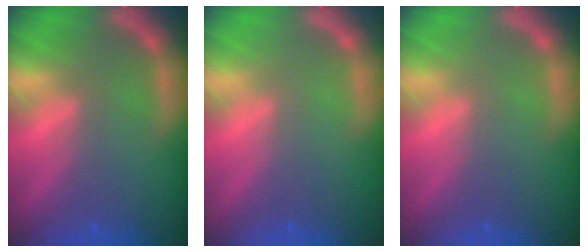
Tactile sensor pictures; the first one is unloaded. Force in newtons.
{"total": 0.0}
{"total": 0.0}